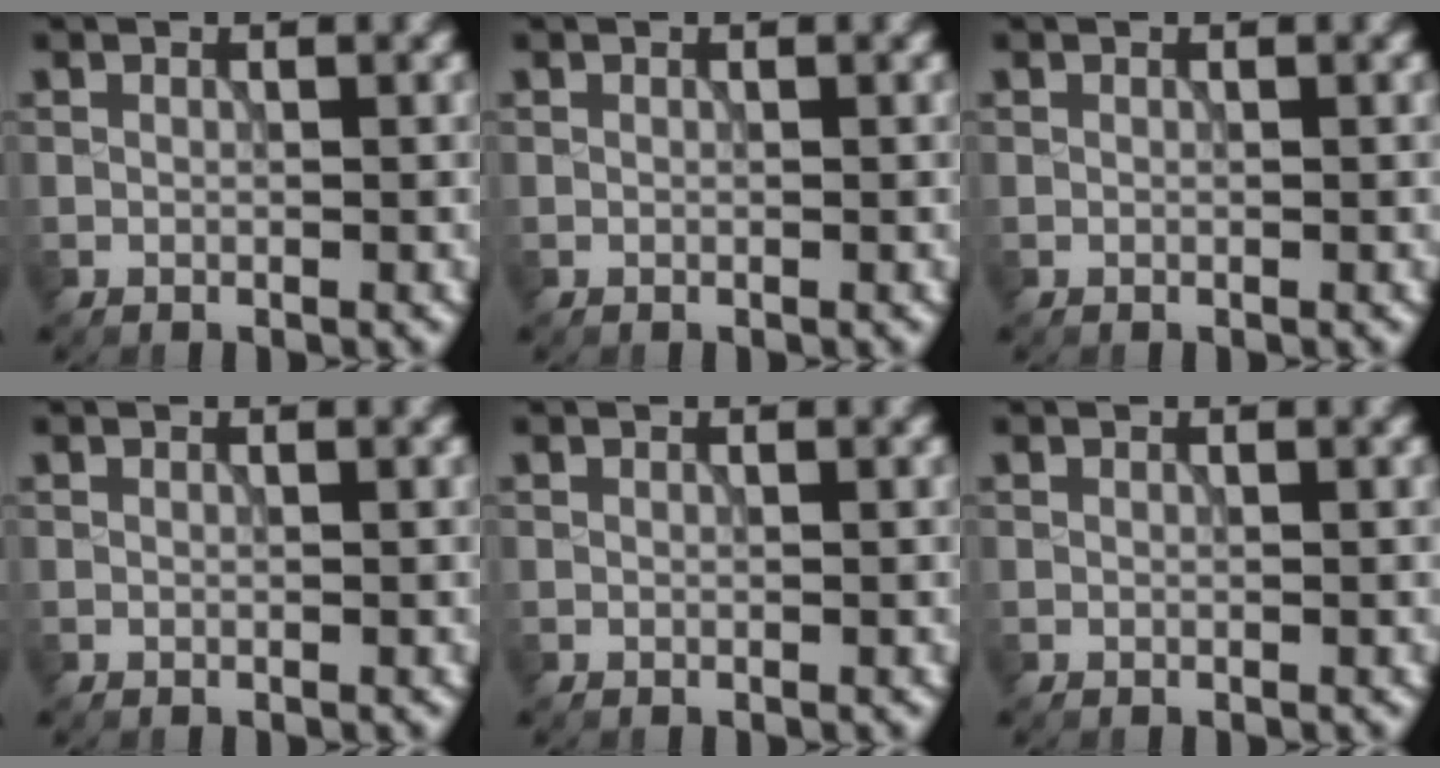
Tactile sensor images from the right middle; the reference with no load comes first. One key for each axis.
{"total": 0.0}
{"total": 0.0}
{"total": 0.0}
{"total": 0.0}
{"total": 0.0}